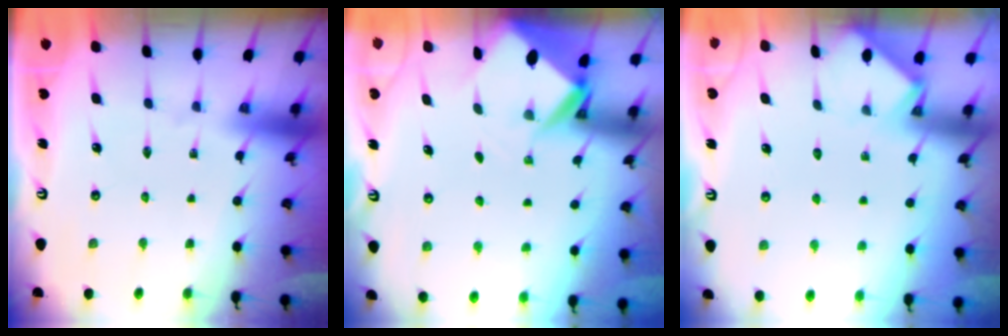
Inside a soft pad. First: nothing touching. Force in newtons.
{"total": 3.5, "press": 3.5, "slide": 0.3}
{"total": 2.5, "press": 2.5, "slide": 0.4}